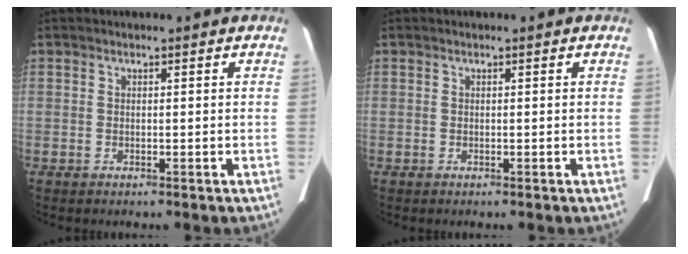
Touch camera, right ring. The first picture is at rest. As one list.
[{"total": 0.0}]